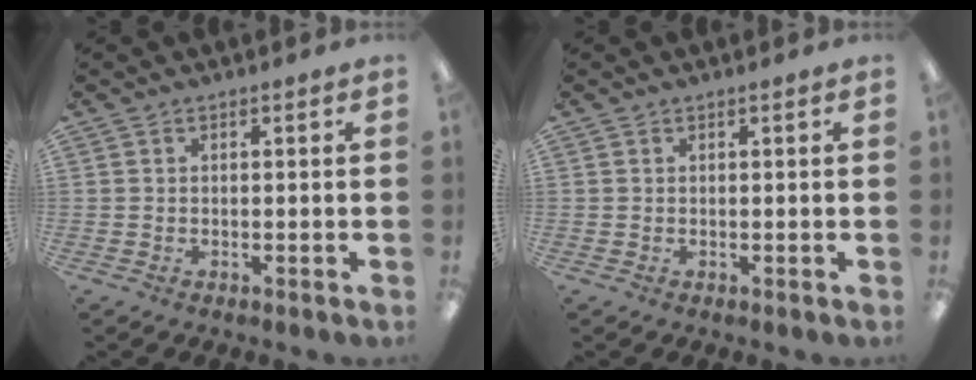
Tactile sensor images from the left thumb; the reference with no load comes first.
{"total": 0.0}